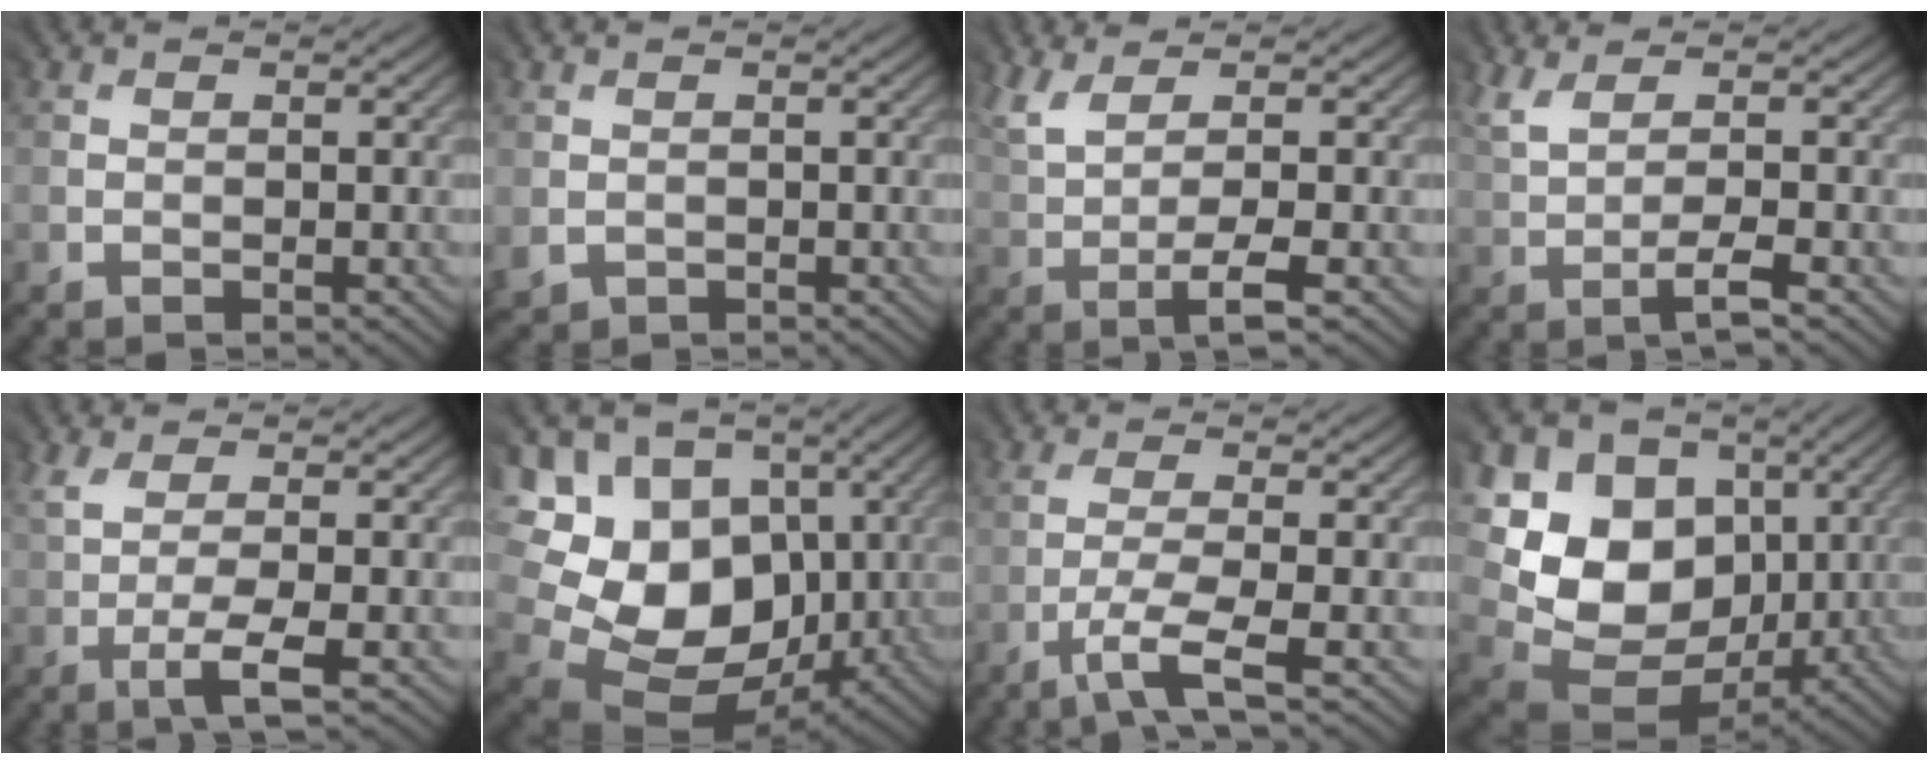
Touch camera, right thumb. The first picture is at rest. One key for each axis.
{"total": 1.1, "fx": -0.1, "fy": 1.1, "fz": -0.1, "tx": -0.004, "ty": -0.005, "tz": -0.001}
{"total": 4.9, "fx": 1.2, "fy": 0.8, "fz": 4.7, "tx": -0.105, "ty": 0.007, "tz": 0.024}
{"total": 3.4, "fx": 0.6, "fy": 0.2, "fz": 3.4, "tx": -0.078, "ty": 0.004, "tz": 0.011}
{"total": 4.9, "fx": -0.8, "fy": 0.9, "fz": 4.7, "tx": -0.103, "ty": 0.010, "tz": -0.018}
{"total": 16.2, "fx": 1.8, "fy": 13.2, "fz": 9.3, "tx": -0.210, "ty": -0.022, "tz": 0.059}
{"total": 4.8, "fx": -2.5, "fy": 0.5, "fz": 4.1, "tx": -0.089, "ty": 0.004, "tz": -0.056}
{"total": 14.4, "fx": 2.2, "fy": 11.8, "fz": 8.0, "tx": -0.185, "ty": -0.018, "tz": 0.061}